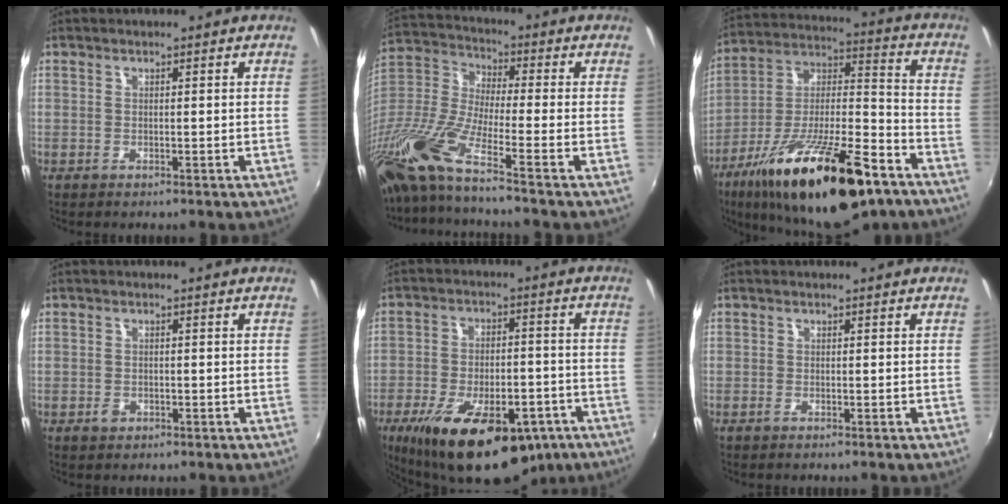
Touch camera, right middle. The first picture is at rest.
{"total": 15.0, "force": [-11.1, -0.5, 10.0], "torque": [-0.195, -0.036, -0.228]}
{"total": 27.2, "force": [-16.2, 8.2, 20.3], "torque": [-0.348, -0.024, -0.259]}
{"total": 1.7, "force": [-1.0, 1.1, 0.7], "torque": [-0.013, -0.001, -0.016]}
{"total": 22.7, "force": [-13.5, 10.1, 15.2], "torque": [-0.277, -0.025, -0.191]}
{"total": 0.8, "force": [-0.6, 0.0, 0.5], "torque": [-0.009, -0.002, -0.014]}